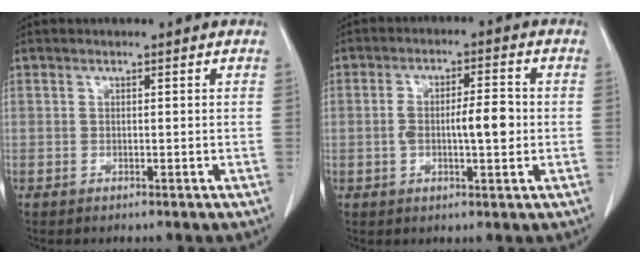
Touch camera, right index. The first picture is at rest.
{"total": 6.8, "force": [-0.5, 1.9, 6.5], "torque": [-0.117, 0.011, -0.007]}